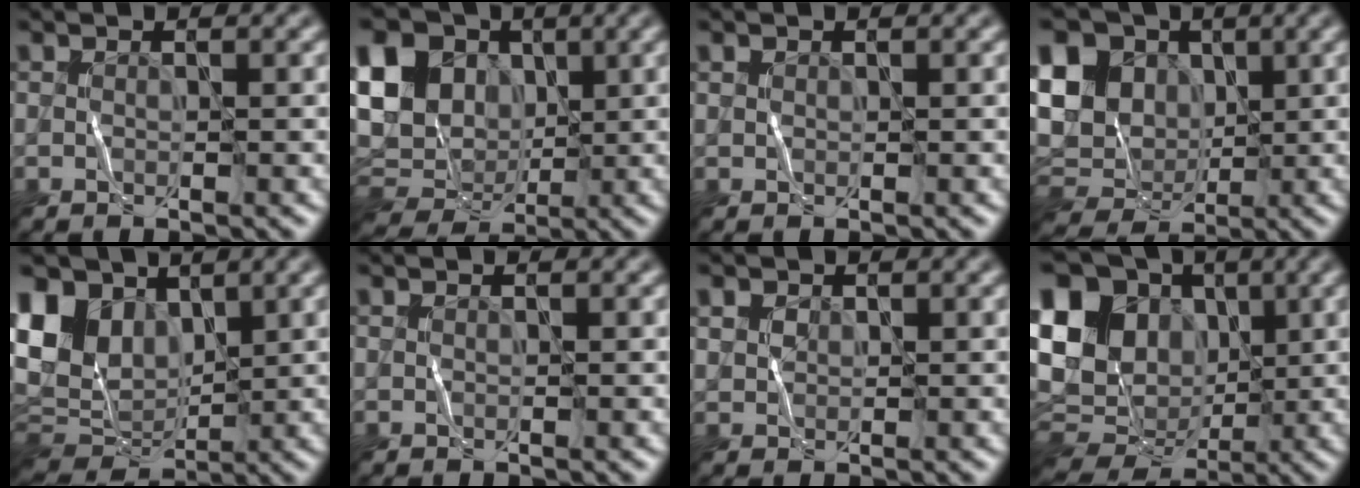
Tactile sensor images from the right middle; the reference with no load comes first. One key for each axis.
{"total": 13.4, "fx": 3.1, "fy": 10.6, "fz": 7.6, "tx": -0.172, "ty": 0.032, "tz": 0.043}
{"total": 0.0}
{"total": 12.2, "fx": 2.8, "fy": 9.9, "fz": 6.5, "tx": -0.150, "ty": 0.028, "tz": 0.037}
{"total": 8.3, "fx": 3.1, "fy": 6.1, "fz": 4.7, "tx": -0.127, "ty": 0.011, "tz": 0.055}
{"total": 0.0}
{"total": 0.8, "fx": 0.4, "fy": 0.6, "fz": -0.3, "tx": -0.001, "ty": 0.005, "tz": 0.009}
{"total": 15.6, "fx": 2.4, "fy": 12.4, "fz": 9.1, "tx": -0.204, "ty": 0.025, "tz": 0.041}